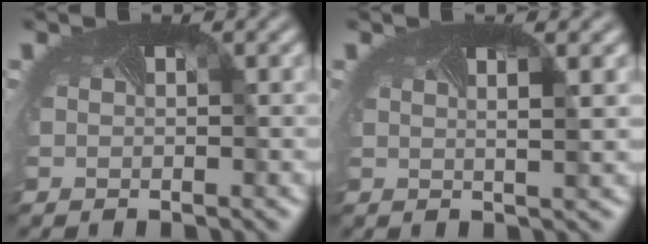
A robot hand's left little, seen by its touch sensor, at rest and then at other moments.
{"total": 1.6, "force": [0.4, 0.3, 1.5], "torque": [-0.021, -0.007, -0.001]}